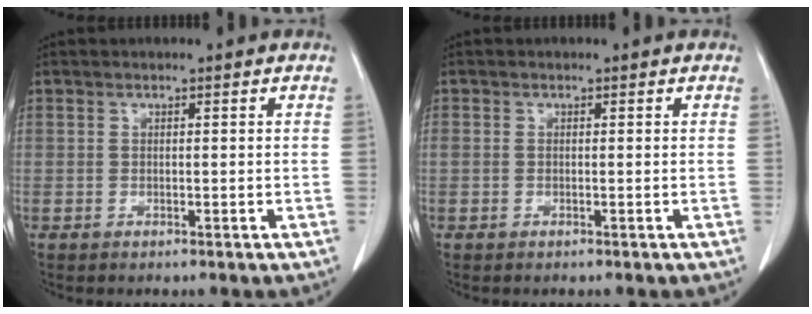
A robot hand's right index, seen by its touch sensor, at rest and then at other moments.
{"total": 0.8, "force": [0.0, 0.6, 0.6], "torque": [-0.026, 0.011, 0.005]}